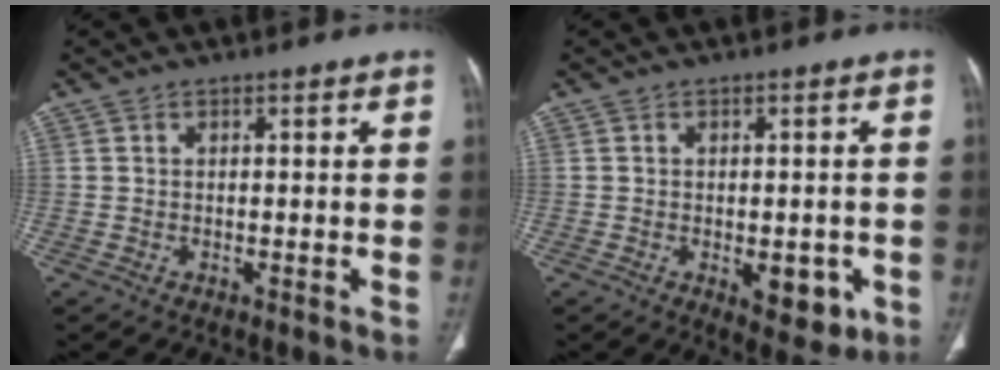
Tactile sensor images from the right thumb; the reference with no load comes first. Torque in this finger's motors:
{"motor_torque": [0.95, 1.12, -0.16, 0.06, 0.21]}